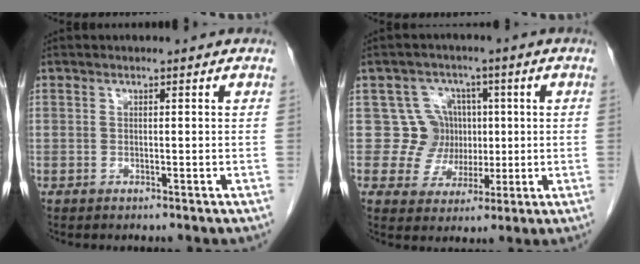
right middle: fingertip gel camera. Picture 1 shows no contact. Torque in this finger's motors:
{"motor_torque": [0.02, 0.21, -0.02, -0.06]}